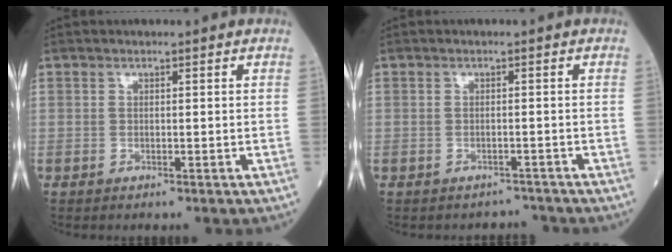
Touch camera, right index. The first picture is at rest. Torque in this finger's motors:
{"motor_torque": [-0.15, -0.03, -0.10, -0.07]}